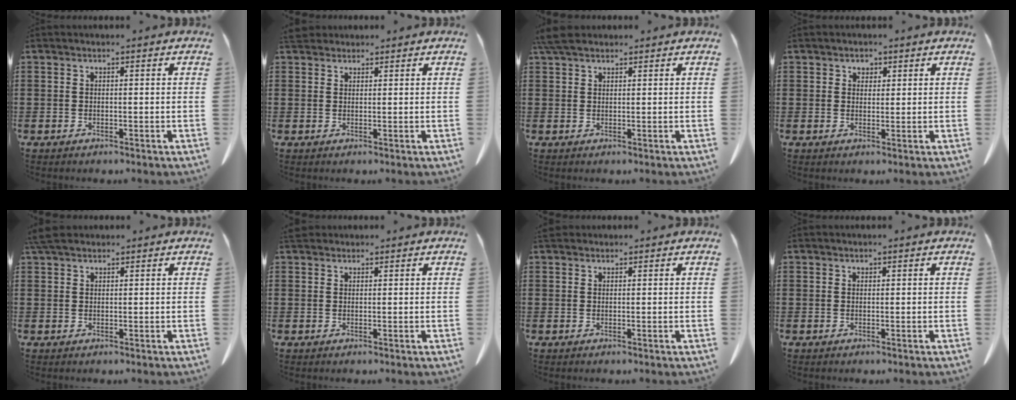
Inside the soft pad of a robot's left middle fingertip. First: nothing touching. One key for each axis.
{"total": 2.5, "fx": 2.2, "fy": 0.9, "fz": 0.8, "tx": -0.023, "ty": 0.001, "tz": 0.043}
{"total": 3.6, "fx": 2.9, "fy": 1.3, "fz": 1.8, "tx": -0.044, "ty": 0.003, "tz": 0.057}
{"total": 1.4, "fx": 1.0, "fy": 1.0, "fz": 0.2, "tx": 0.000, "ty": 0.001, "tz": 0.018}
{"total": 3.2, "fx": 2.6, "fy": 1.1, "fz": 1.5, "tx": -0.039, "ty": 0.004, "tz": 0.051}
{"total": 1.5, "fx": 1.3, "fy": 0.6, "fz": 0.4, "tx": -0.013, "ty": 0.002, "tz": 0.027}
{"total": 0.9, "fx": 0.8, "fy": 0.4, "fz": 0.2, "tx": -0.008, "ty": 0.000, "tz": 0.018}
{"total": 0.6, "fx": 0.4, "fy": 0.0, "fz": 0.4, "tx": -0.010, "ty": -0.002, "tz": 0.010}